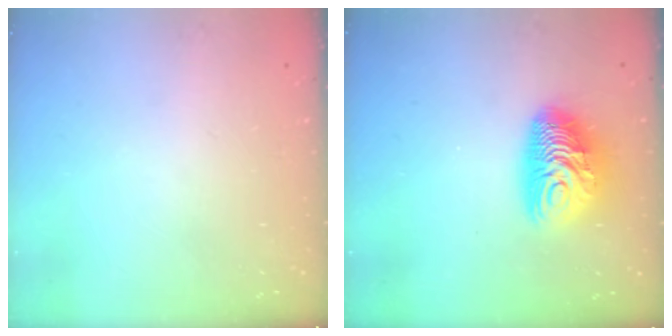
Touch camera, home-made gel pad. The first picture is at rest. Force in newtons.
{"total": 12.0, "press": 12.0, "slide": 0.8}